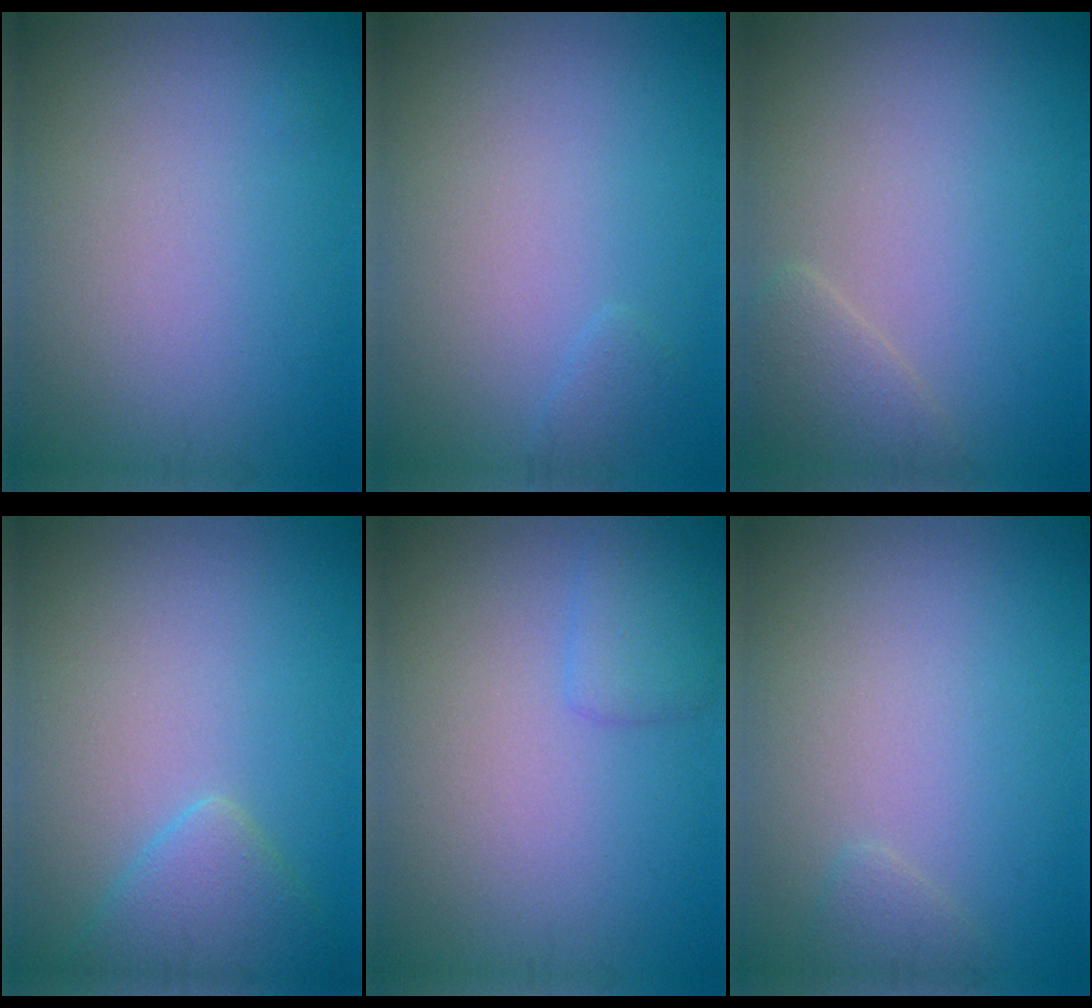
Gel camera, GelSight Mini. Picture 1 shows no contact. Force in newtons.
{"total": 0.8, "press": 0.8, "slide": 0.1}
{"total": 1.7, "press": 1.7, "slide": 0.2}
{"total": 3.3, "press": 3.3, "slide": 0.3}
{"total": 1.6, "press": 1.6, "slide": 0.0}
{"total": 0.9, "press": 0.9, "slide": 0.1}